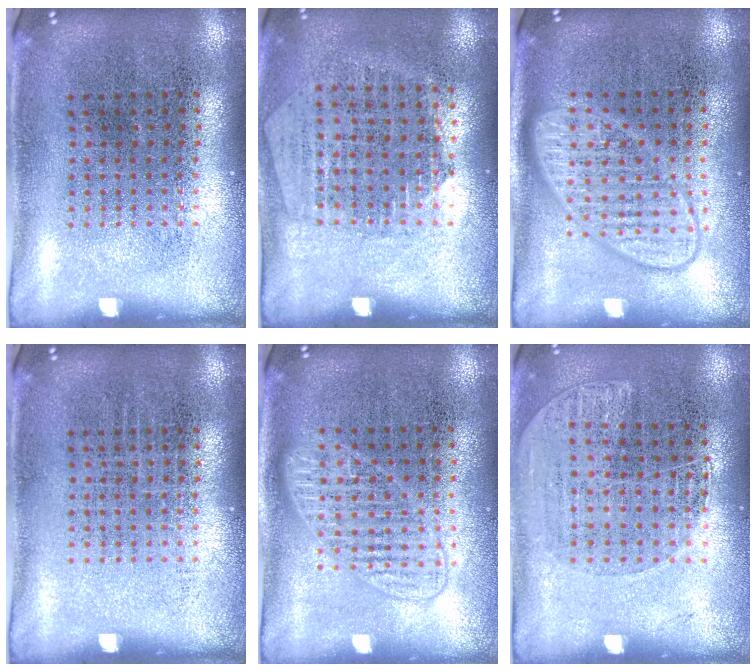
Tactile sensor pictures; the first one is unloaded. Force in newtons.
{"total": 1.3, "press": 1.2, "slide": 0.6}
{"total": 2.9, "press": 2.9, "slide": 0.5}
{"total": 0.0}
{"total": 1.4, "press": 1.3, "slide": 0.4}
{"total": 1.2, "press": 1.1, "slide": 0.5}